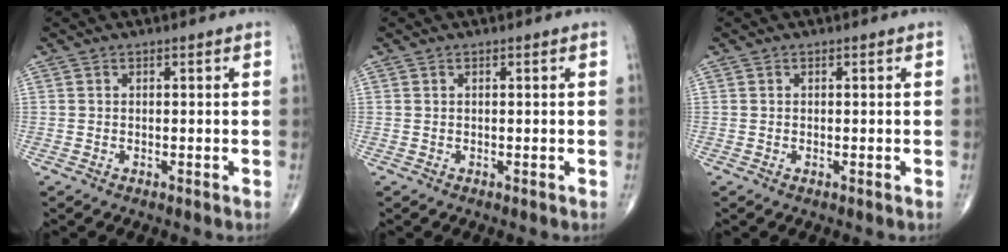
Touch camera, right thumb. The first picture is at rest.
{"total": 0.0}
{"total": 0.0}